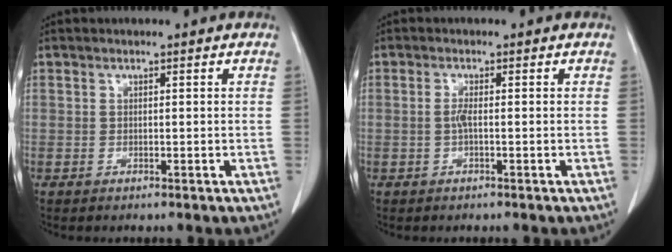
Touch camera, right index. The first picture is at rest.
{"total": 1.4, "force": [-0.2, 0.1, 1.4], "torque": [-0.031, 0.000, -0.006]}